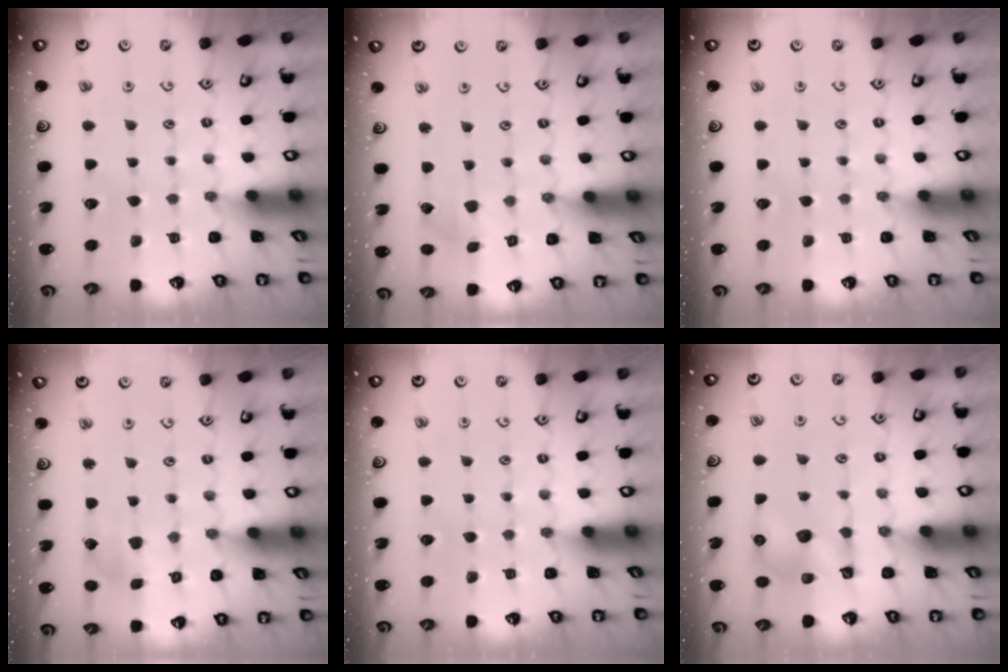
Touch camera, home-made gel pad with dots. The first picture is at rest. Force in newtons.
{"total": 2.0, "press": 2.0, "slide": 0.1}
{"total": 0.0}
{"total": 3.6, "press": 3.6, "slide": 0.6}
{"total": 0.0}
{"total": 6.9, "press": 6.9, "slide": 0.2}